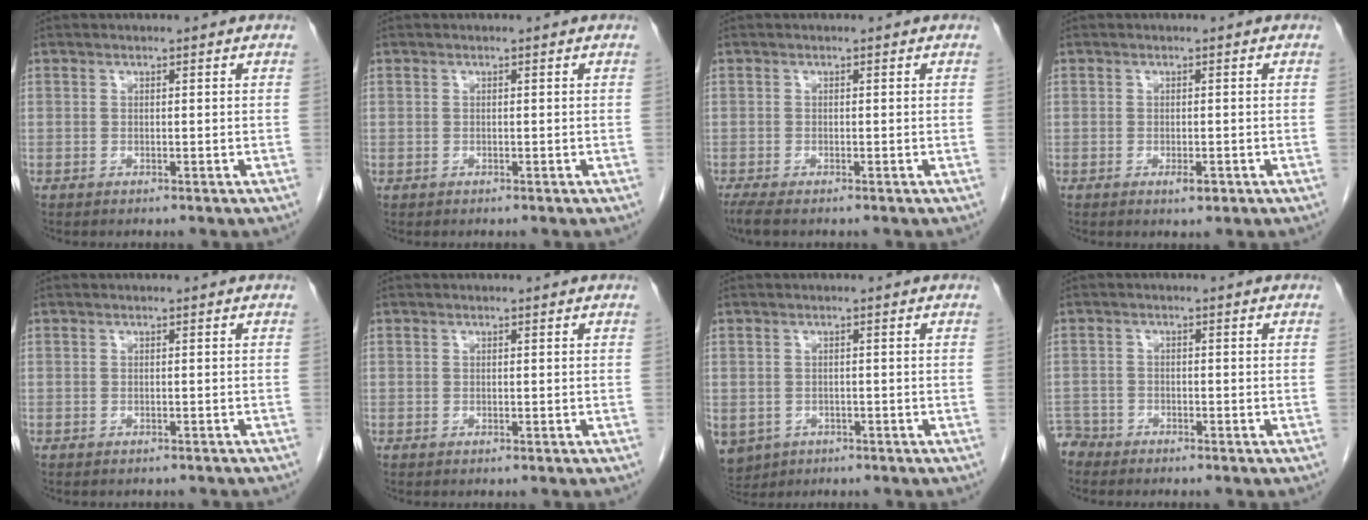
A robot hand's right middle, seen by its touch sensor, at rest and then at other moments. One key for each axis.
{"total": 0.0}
{"total": 2.2, "fx": -1.7, "fy": 0.3, "fz": 1.4, "tx": -0.028, "ty": -0.010, "tz": -0.030}
{"total": 1.5, "fx": -0.7, "fy": 0.6, "fz": 1.2, "tx": -0.017, "ty": -0.001, "tz": -0.008}
{"total": 3.1, "fx": -2.8, "fy": 1.0, "fz": 0.9, "tx": -0.014, "ty": -0.003, "tz": -0.031}
{"total": 0.0}
{"total": 8.0, "fx": -3.7, "fy": 6.5, "fz": 2.7, "tx": -0.079, "ty": -0.005, "tz": -0.050}
{"total": 2.8, "fx": -2.5, "fy": 0.9, "fz": -0.7, "tx": 0.011, "ty": -0.001, "tz": -0.052}